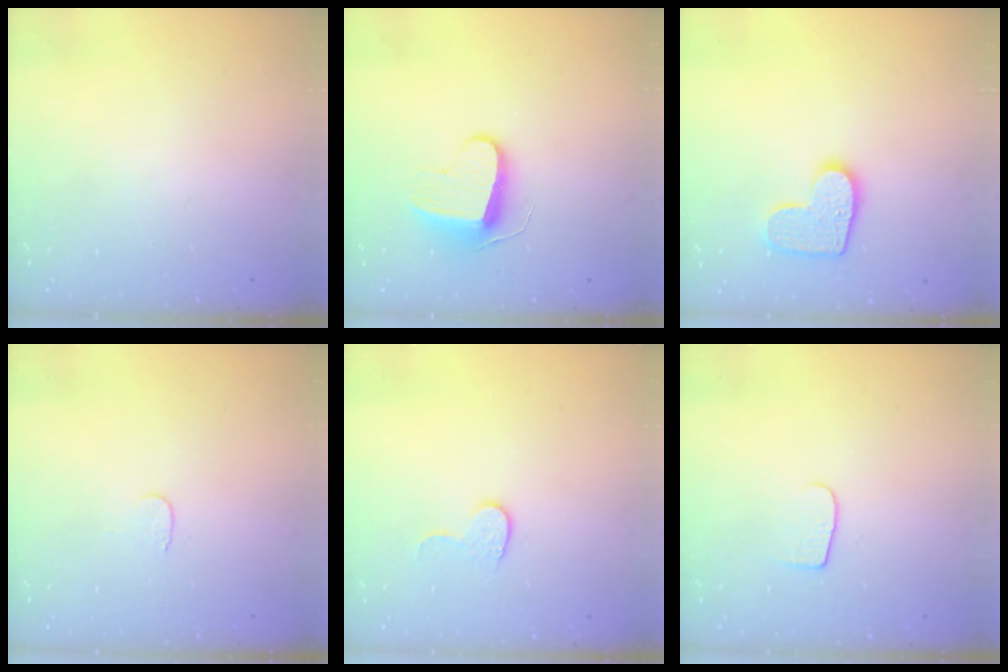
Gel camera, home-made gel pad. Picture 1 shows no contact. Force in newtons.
{"total": 9.0, "press": 9.0, "slide": 0.6}
{"total": 10.9, "press": 10.9, "slide": 0.6}
{"total": 3.0, "press": 3.0, "slide": 0.3}
{"total": 6.2, "press": 6.2, "slide": 0.6}
{"total": 5.8, "press": 5.8, "slide": 0.7}